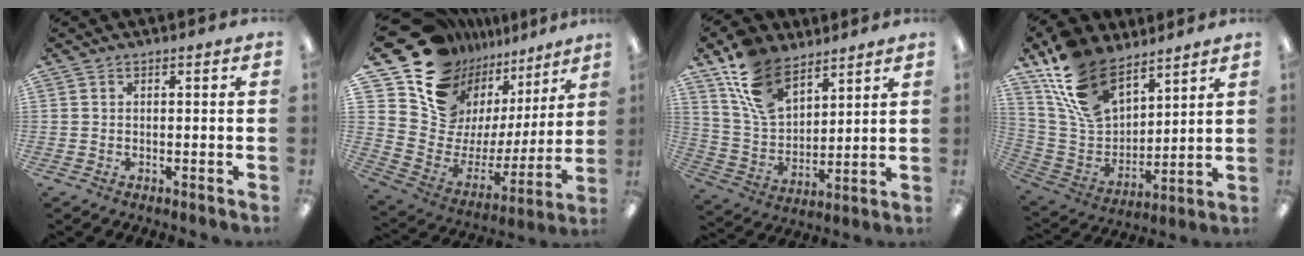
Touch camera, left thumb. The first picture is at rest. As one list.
[{"total": 17.6, "force": [12.9, 10.9, 4.7], "torque": [-0.092, -0.120, 0.249]}, {"total": 14.5, "force": [9.4, 8.5, 7.1], "torque": [-0.144, -0.033, 0.183]}, {"total": 18.3, "force": [12.0, 10.4, 9.1], "torque": [-0.192, -0.049, 0.232]}]